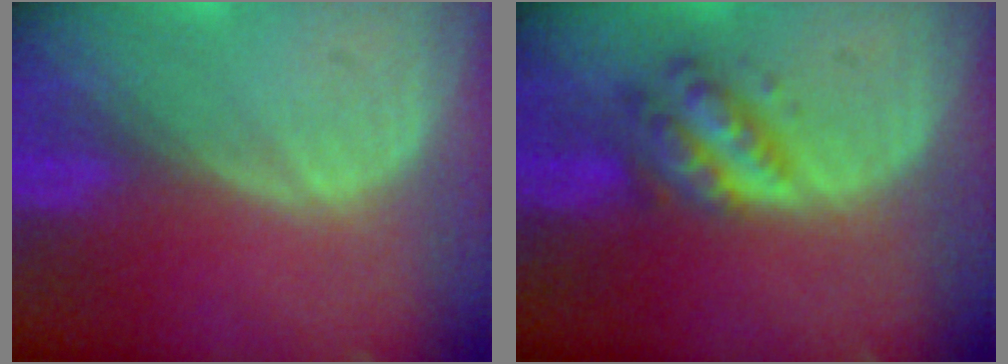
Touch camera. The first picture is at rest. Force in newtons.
{"total": 5.2, "press": 5.2, "slide": 0.1}